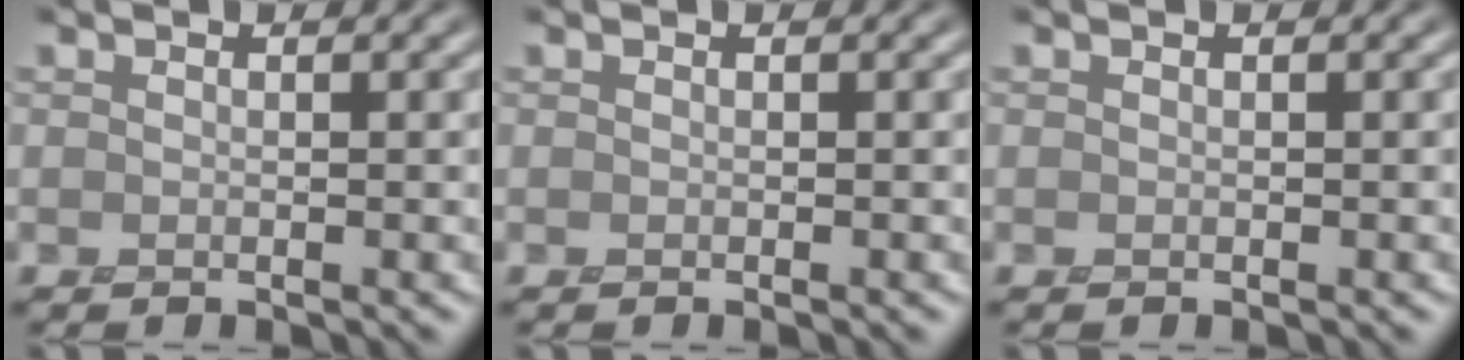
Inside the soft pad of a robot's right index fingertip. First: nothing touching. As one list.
[{"total": 0.0}, {"total": 0.0}]